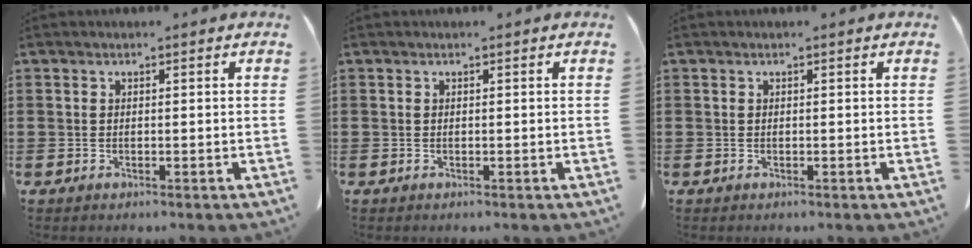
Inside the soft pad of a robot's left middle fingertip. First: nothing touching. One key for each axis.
{"total": 0.0}
{"total": 0.0}